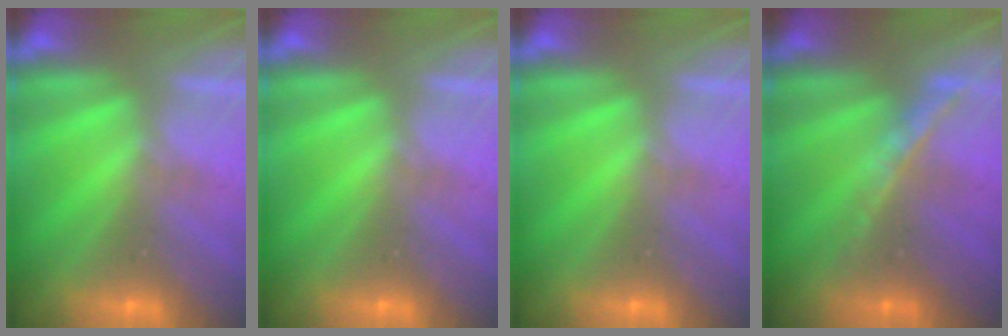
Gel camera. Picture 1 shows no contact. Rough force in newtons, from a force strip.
{"total": 0.0}
{"total": 0.0}
{"total": 1.7}